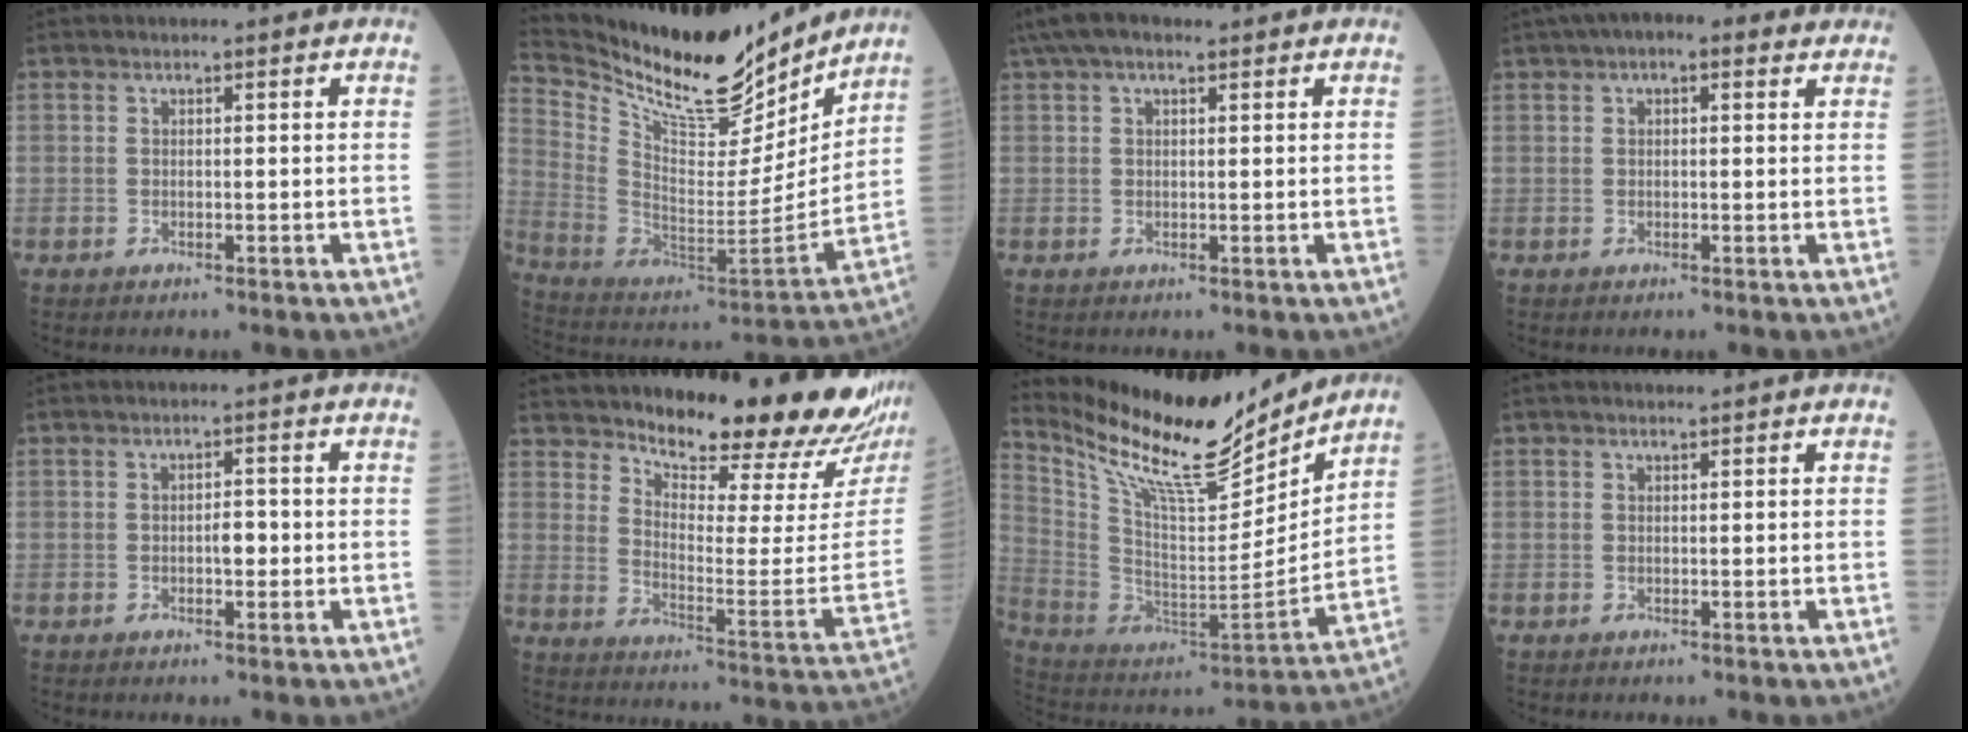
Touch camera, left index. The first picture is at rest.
{"total": 21.1, "force": [18.5, 5.5, 8.7], "torque": [-0.170, -0.040, 0.311]}
{"total": 6.5, "force": [4.4, 2.3, 4.1], "torque": [-0.082, 0.039, 0.078]}
{"total": 7.7, "force": [4.9, 2.9, 5.1], "torque": [-0.076, 0.041, 0.070]}
{"total": 2.1, "force": [-0.6, 0.8, 1.9], "torque": [-0.025, 0.000, -0.011]}
{"total": 22.1, "force": [19.9, 1.6, 9.4], "torque": [-0.141, -0.102, 0.257]}
{"total": 21.1, "force": [18.2, 3.4, 10.0], "torque": [-0.196, -0.034, 0.313]}
{"total": 0.8, "force": [0.6, 0.2, 0.4], "torque": [-0.010, 0.007, 0.008]}